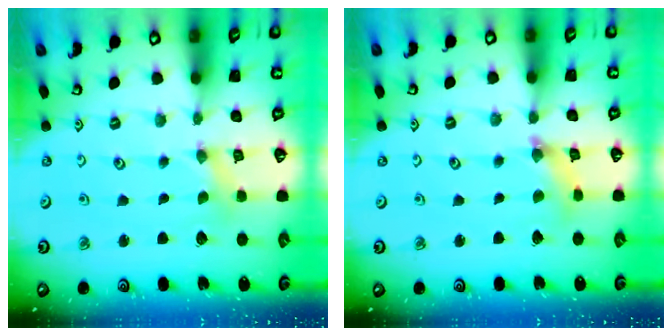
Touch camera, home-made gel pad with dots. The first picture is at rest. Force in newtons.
{"total": 3.2, "press": 3.2, "slide": 0.4}